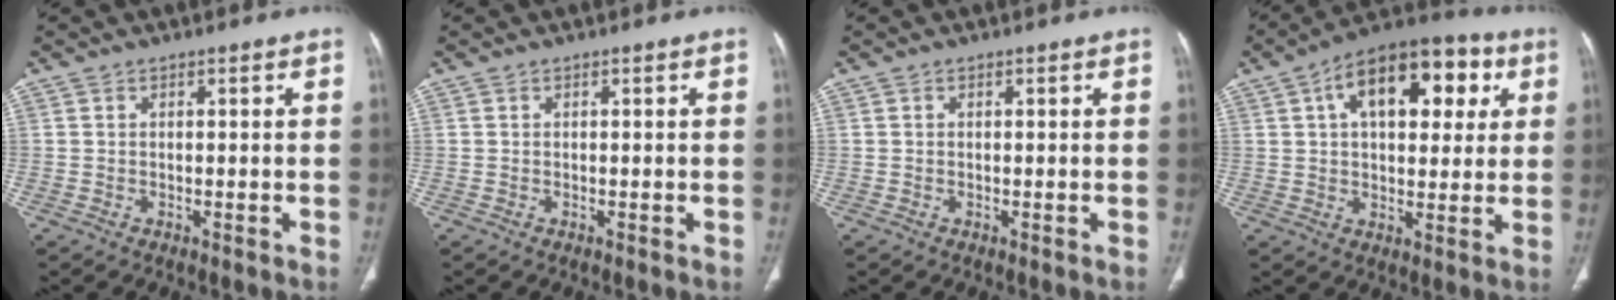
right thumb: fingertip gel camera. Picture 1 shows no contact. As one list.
[{"total": 0.0}, {"total": 0.0}, {"total": 18.7, "force": [6.2, 10.2, 14.3], "torque": [-0.170, 0.016, 0.085]}]